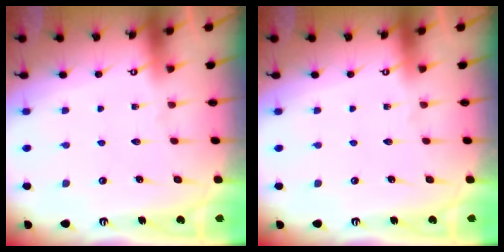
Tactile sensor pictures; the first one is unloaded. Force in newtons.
{"total": 0.0}